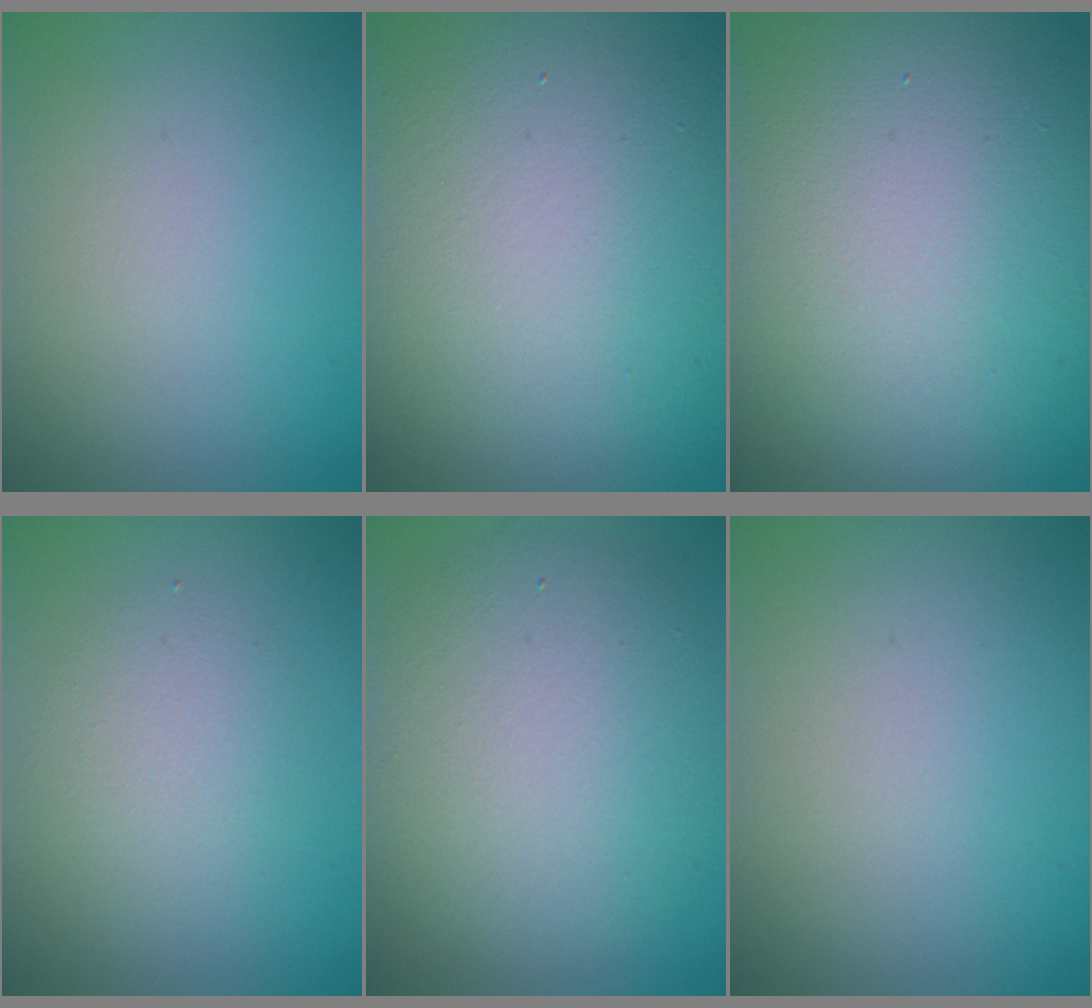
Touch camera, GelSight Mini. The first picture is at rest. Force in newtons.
{"total": 20.2, "press": 20.2, "slide": 1.1}
{"total": 20.7, "press": 20.7, "slide": 0.9}
{"total": 2.4, "press": 2.4, "slide": 0.1}
{"total": 7.8, "press": 7.7, "slide": 0.5}
{"total": 0.0}